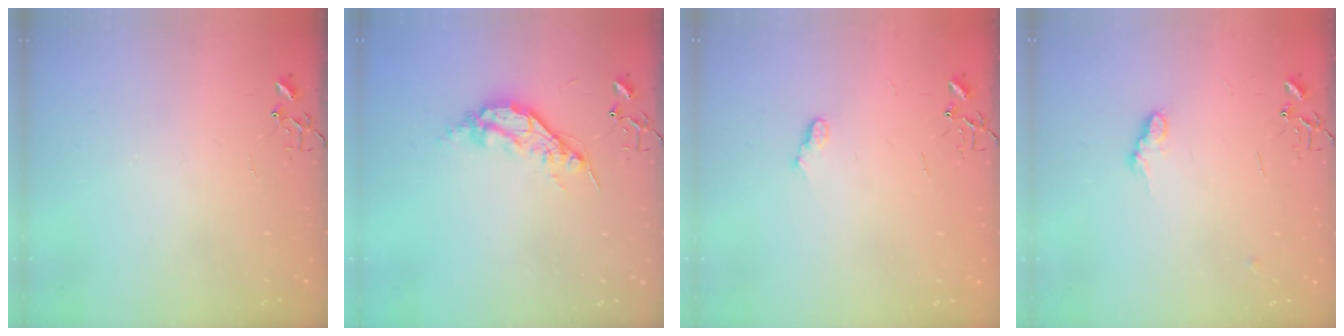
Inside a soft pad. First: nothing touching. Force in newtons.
{"total": 10.0, "press": 10.0, "slide": 0.8}
{"total": 5.2, "press": 5.2, "slide": 0.5}
{"total": 8.0, "press": 7.9, "slide": 1.1}